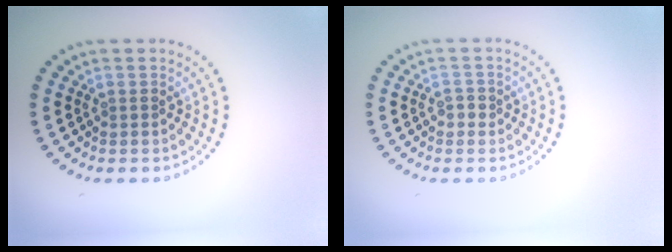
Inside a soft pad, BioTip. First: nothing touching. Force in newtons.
{"total": 1.0, "press": 1.0, "slide": 0.3}